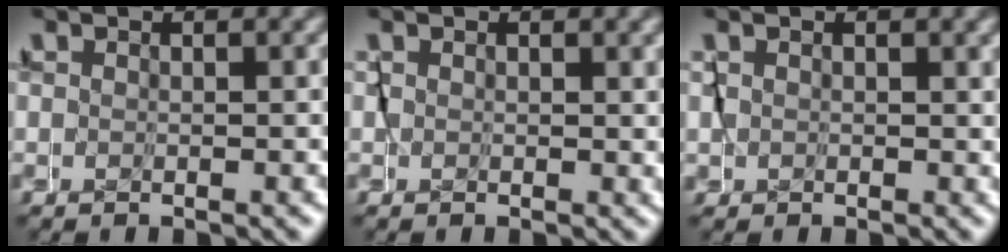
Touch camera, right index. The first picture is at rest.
{"total": 0.7, "force": [0.1, 0.5, 0.5], "torque": [-0.006, -0.004, 0.003]}
{"total": 1.1, "force": [0.2, 1.0, 0.5], "torque": [-0.006, -0.002, 0.003]}